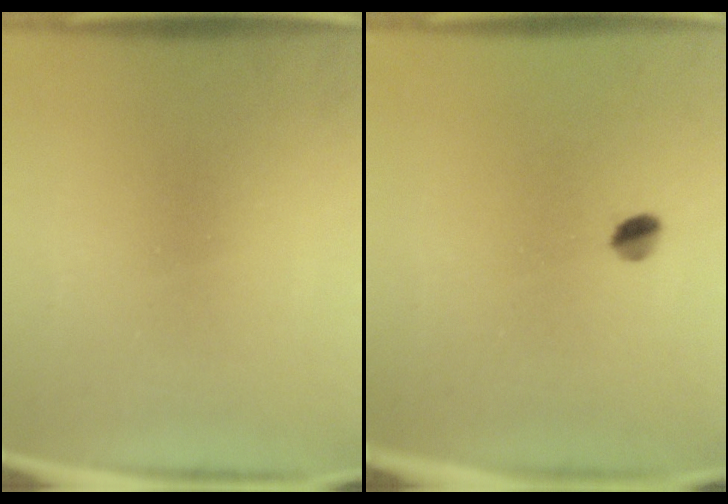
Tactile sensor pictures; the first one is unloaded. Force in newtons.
{"total": 2.5}